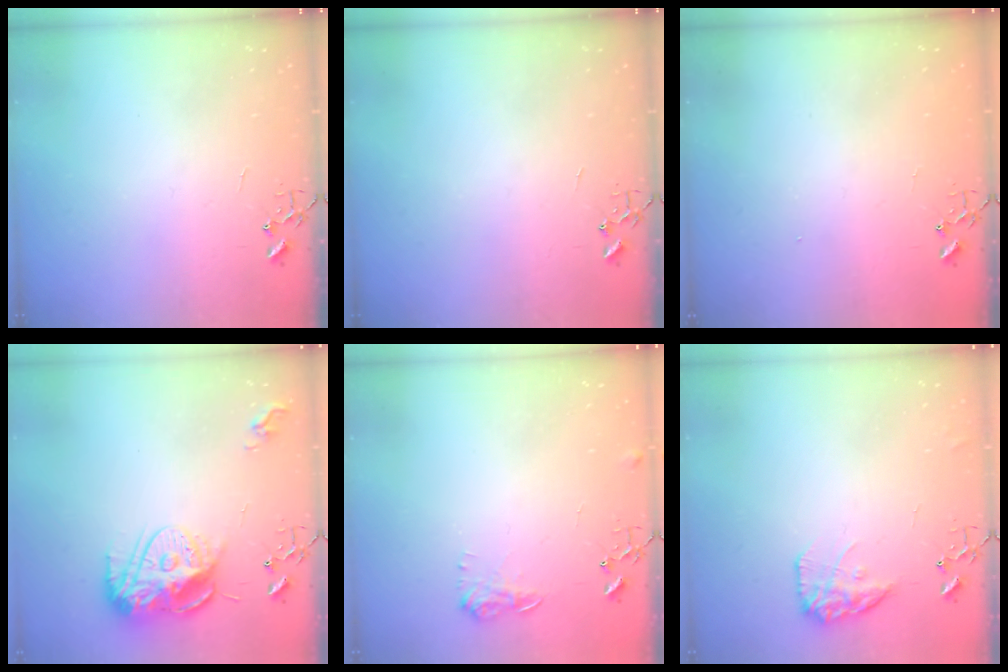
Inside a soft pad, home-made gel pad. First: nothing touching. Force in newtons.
{"total": 0.0}
{"total": 1.3, "press": 1.2, "slide": 0.1}
{"total": 14.8, "press": 14.7, "slide": 1.4}
{"total": 7.6, "press": 7.6, "slide": 0.3}
{"total": 12.1, "press": 12.0, "slide": 0.6}